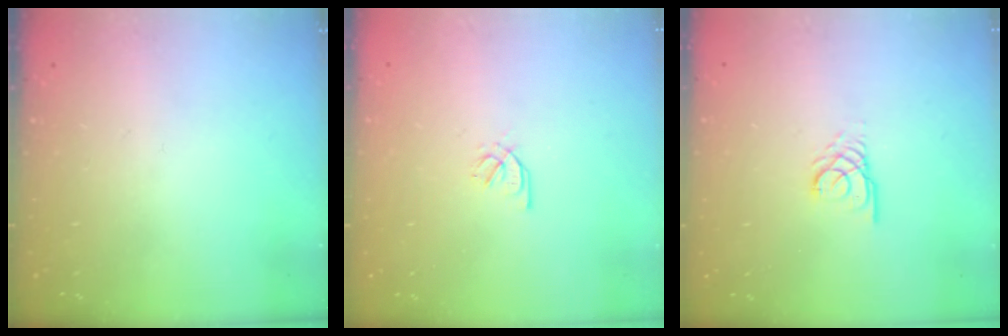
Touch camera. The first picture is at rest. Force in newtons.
{"total": 1.8, "press": 1.8, "slide": 0.4}
{"total": 2.4, "press": 2.4, "slide": 0.1}